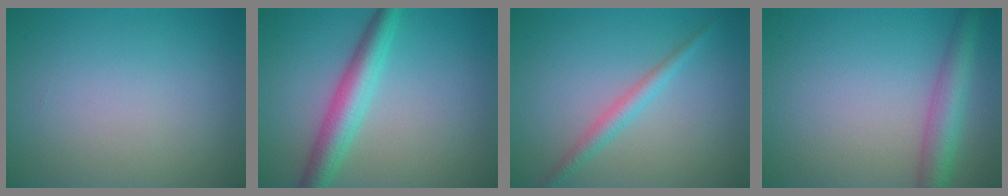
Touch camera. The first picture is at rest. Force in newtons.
{"total": 4.4, "press": 4.4, "slide": 0.1}
{"total": 2.0, "press": 2.0, "slide": 0.1}
{"total": 4.2, "press": 4.2, "slide": 0.2}